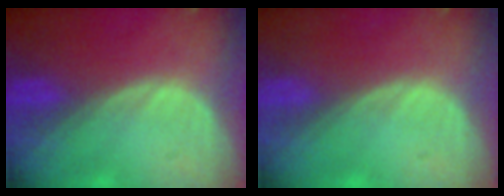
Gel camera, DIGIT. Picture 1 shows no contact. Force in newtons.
{"total": 0.0}